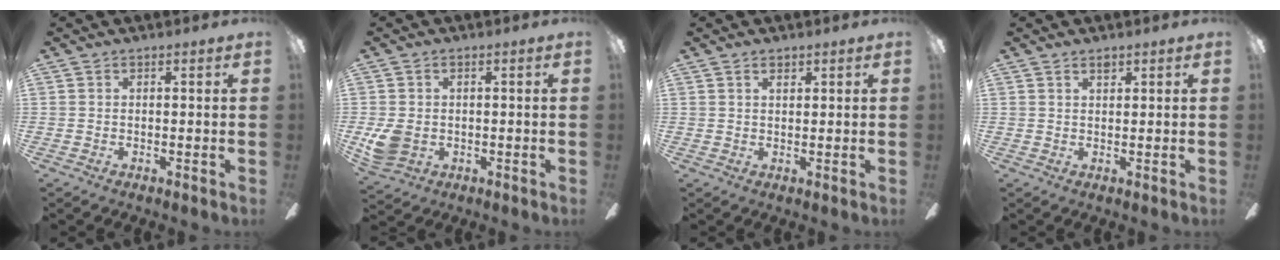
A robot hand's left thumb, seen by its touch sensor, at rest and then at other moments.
{"total": 6.3, "force": [-0.8, 4.8, 4.0], "torque": [-0.085, 0.004, -0.015]}
{"total": 1.6, "force": [1.1, 0.7, 0.9], "torque": [-0.012, -0.002, 0.019]}
{"total": 1.4, "force": [1.2, 0.5, 0.5], "torque": [-0.003, -0.004, 0.020]}